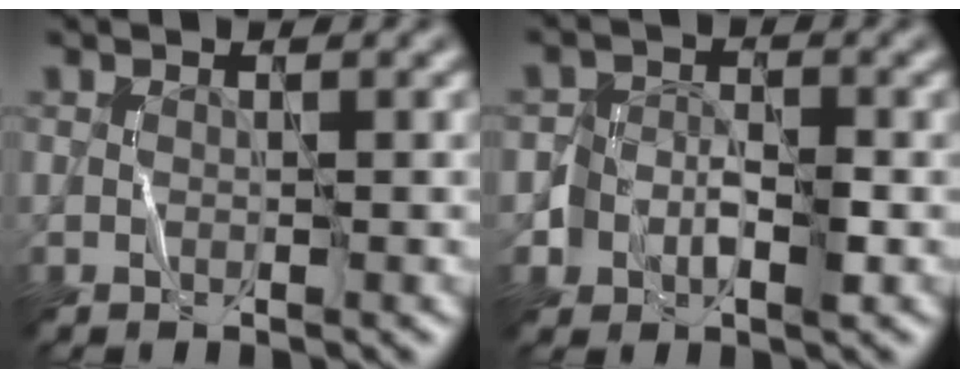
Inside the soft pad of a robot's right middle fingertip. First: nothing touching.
{"total": 2.5, "force": [-1.0, 2.0, 1.0], "torque": [-0.004, 0.005, -0.024]}